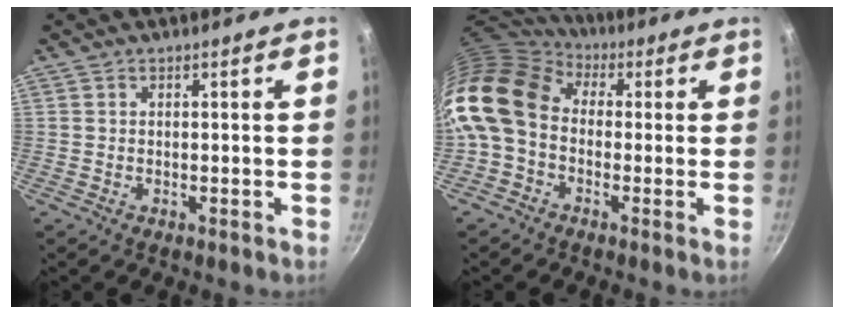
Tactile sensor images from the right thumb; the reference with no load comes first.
{"total": 16.2, "force": [0.6, 12.2, 10.7], "torque": [-0.216, 0.035, -0.010]}